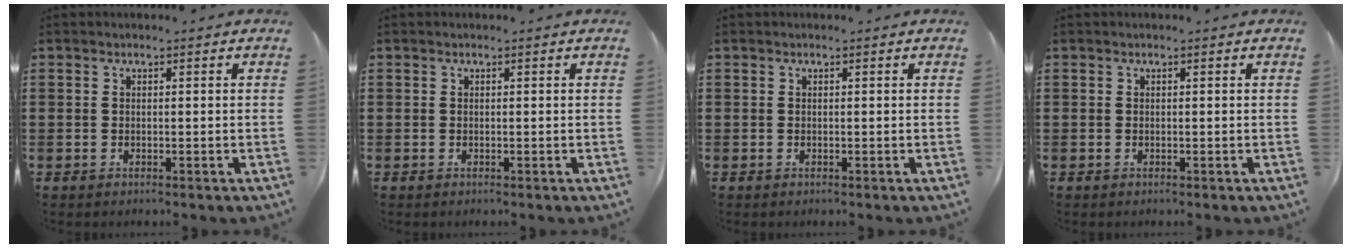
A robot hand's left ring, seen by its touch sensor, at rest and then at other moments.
{"total": 0.0}
{"total": 0.0}
{"total": 0.0}